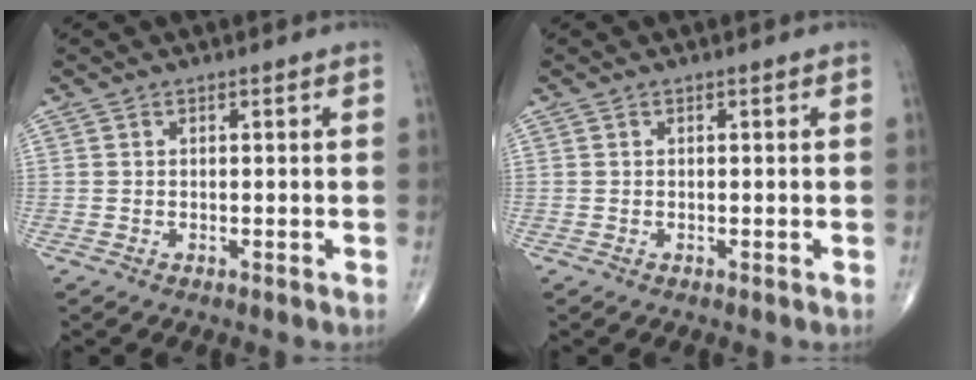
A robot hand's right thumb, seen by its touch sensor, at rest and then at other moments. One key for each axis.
{"total": 0.0}